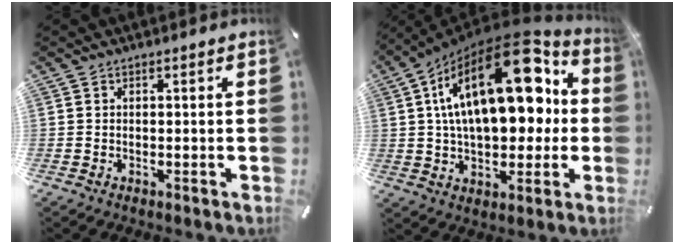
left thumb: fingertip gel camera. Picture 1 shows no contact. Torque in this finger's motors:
{"motor_torque": [2.51, 2.50, 2.77, 0.00, 1.05]}